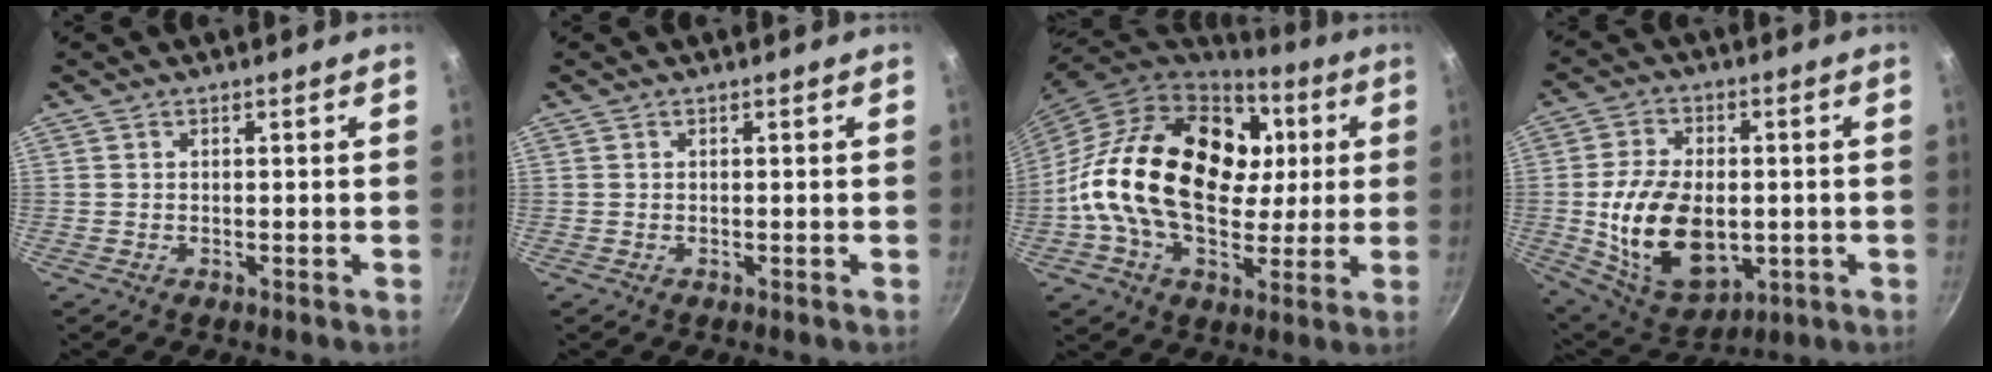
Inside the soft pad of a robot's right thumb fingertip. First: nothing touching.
{"total": 0.0}
{"total": 28.6, "force": [2.8, 19.3, 20.9], "torque": [-0.345, 0.024, 0.040]}
{"total": 18.1, "force": [-1.7, 11.6, 13.8], "torque": [-0.227, -0.002, -0.012]}